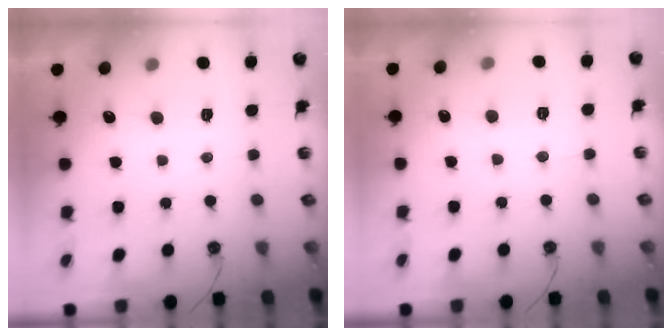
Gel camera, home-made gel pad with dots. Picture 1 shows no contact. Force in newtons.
{"total": 5.5, "press": 5.5, "slide": 0.8}